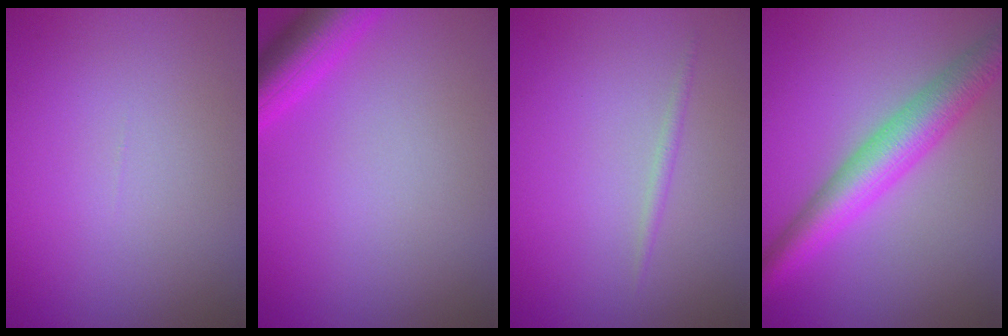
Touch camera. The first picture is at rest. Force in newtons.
{"total": 4.7, "press": 4.7, "slide": 0.3}
{"total": 0.7, "press": 0.7, "slide": 0.1}
{"total": 6.0, "press": 6.0, "slide": 0.1}